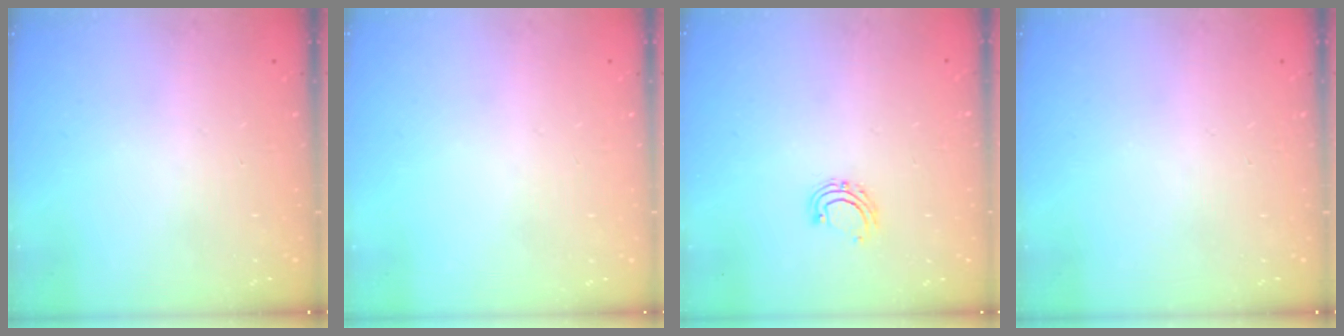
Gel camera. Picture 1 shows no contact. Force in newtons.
{"total": 0.0}
{"total": 5.5, "press": 5.4, "slide": 1.1}
{"total": 0.0}